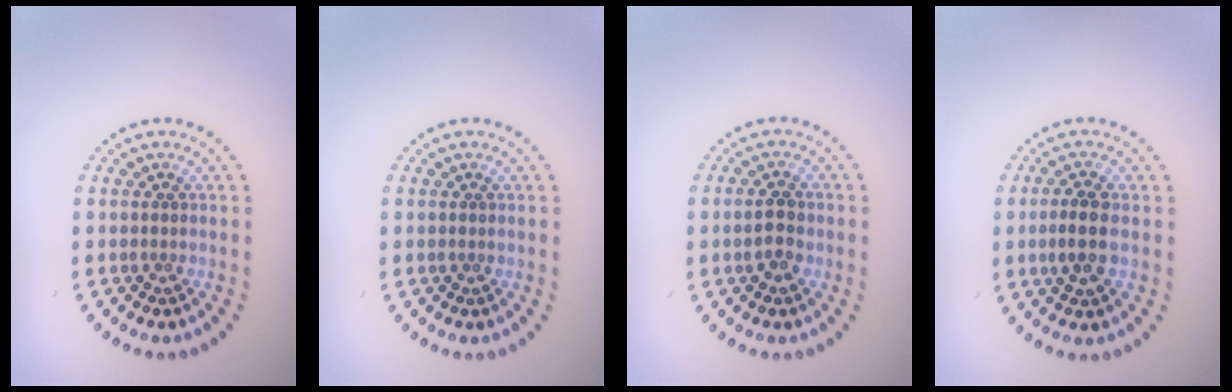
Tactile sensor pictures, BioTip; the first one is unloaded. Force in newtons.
{"total": 0.0}
{"total": 2.2, "press": 2.2, "slide": 0.2}
{"total": 2.6, "press": 2.5, "slide": 0.7}